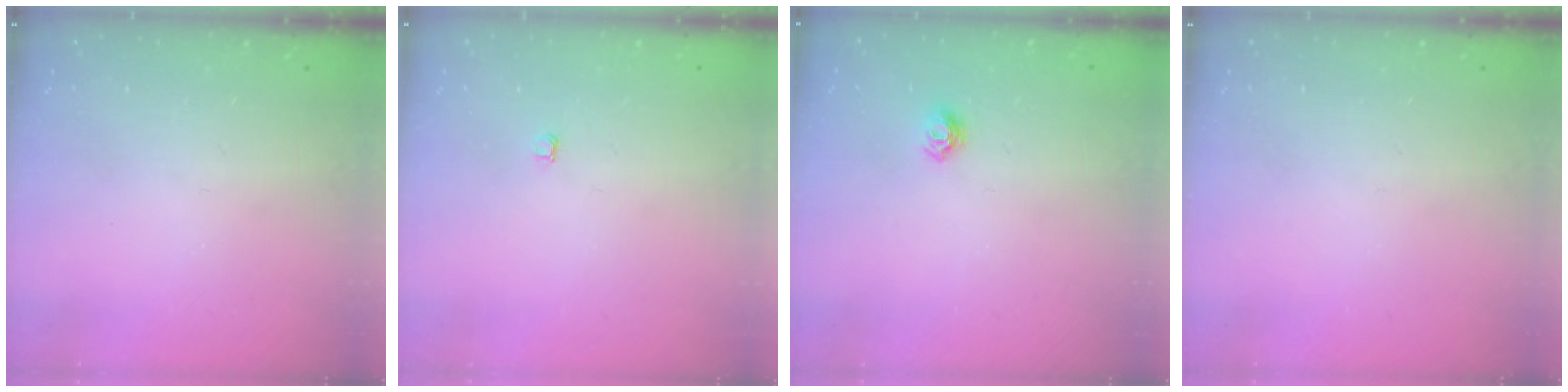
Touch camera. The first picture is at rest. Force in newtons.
{"total": 3.0, "press": 3.0, "slide": 0.3}
{"total": 4.9, "press": 4.8, "slide": 0.6}
{"total": 0.0}